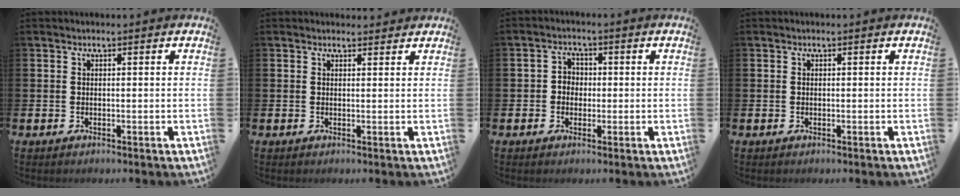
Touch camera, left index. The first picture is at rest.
{"total": 1.1, "force": [1.0, 0.3, 0.2], "torque": [0.010, -0.002, 0.016]}
{"total": 2.4, "force": [-0.2, 2.3, 0.8], "torque": [-0.007, 0.003, -0.013]}
{"total": 0.0}